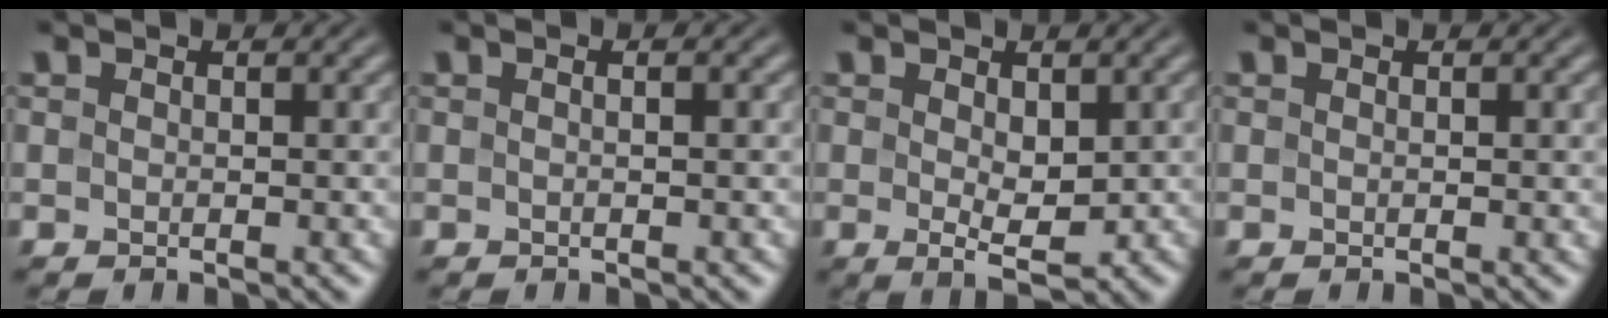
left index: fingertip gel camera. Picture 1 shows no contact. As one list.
[{"total": 1.2, "force": [0.2, 0.4, 1.2], "torque": [-0.015, -0.001, -0.006]}, {"total": 2.8, "force": [0.4, 1.2, 2.5], "torque": [-0.041, -0.005, 0.010]}, {"total": 0.8, "force": [0.1, 0.2, 0.7], "torque": [-0.007, 0.004, 0.000]}]